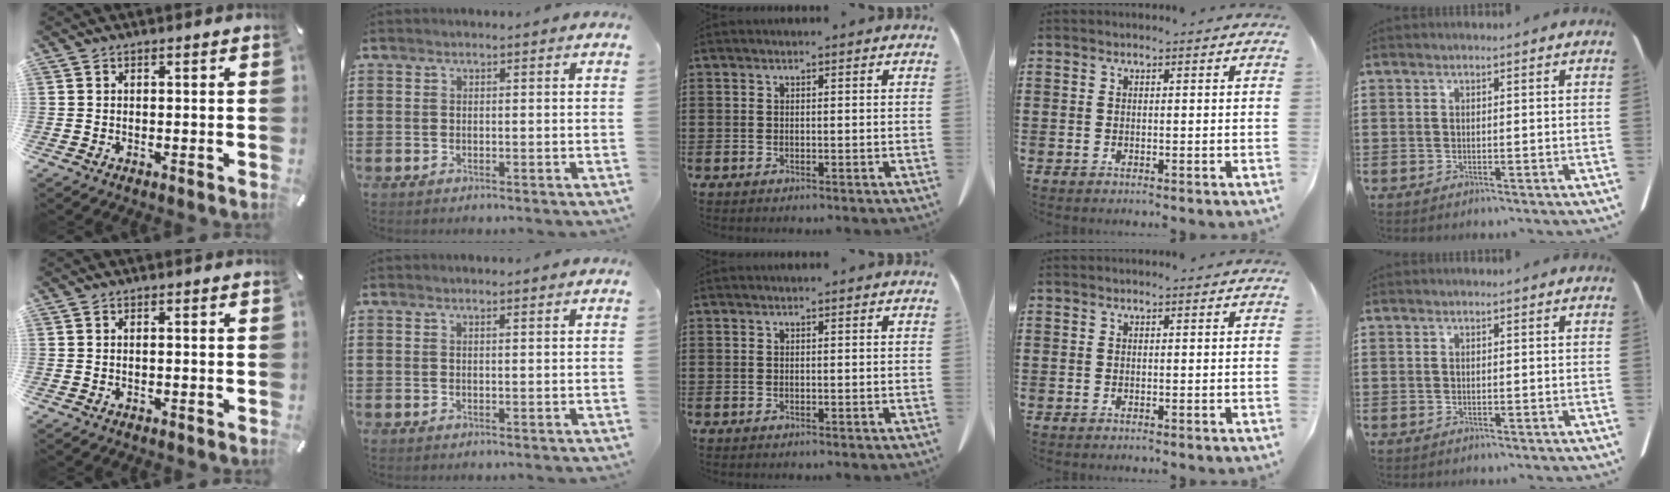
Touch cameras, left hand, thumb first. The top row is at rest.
{"thumb": {"total": 0.6, "force": [-0.1, 0.3, 0.6], "torque": [-0.011, 0.000, -0.002]}, "index": {"total": 0.6, "force": [0.4, 0.0, 0.4], "torque": [-0.010, -0.001, 0.009]}}